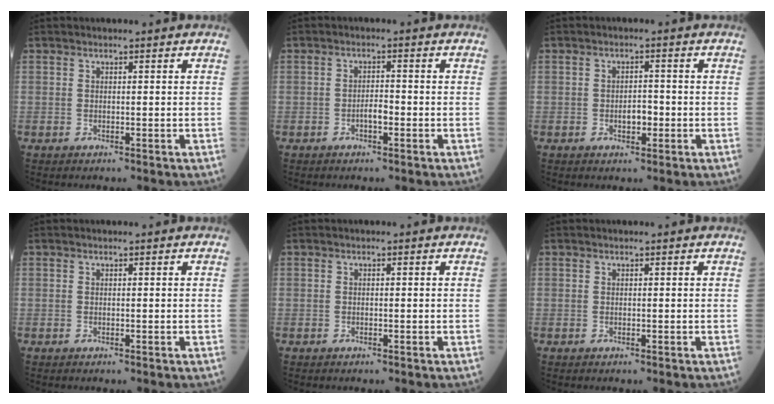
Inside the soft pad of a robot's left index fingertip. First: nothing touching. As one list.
[{"total": 1.9, "force": [-0.9, 0.5, 1.6], "torque": [-0.024, 0.004, -0.015]}, {"total": 2.5, "force": [-0.8, 1.2, 2.1], "torque": [-0.032, 0.003, -0.009]}, {"total": 0.0}, {"total": 0.0}, {"total": 0.0}]